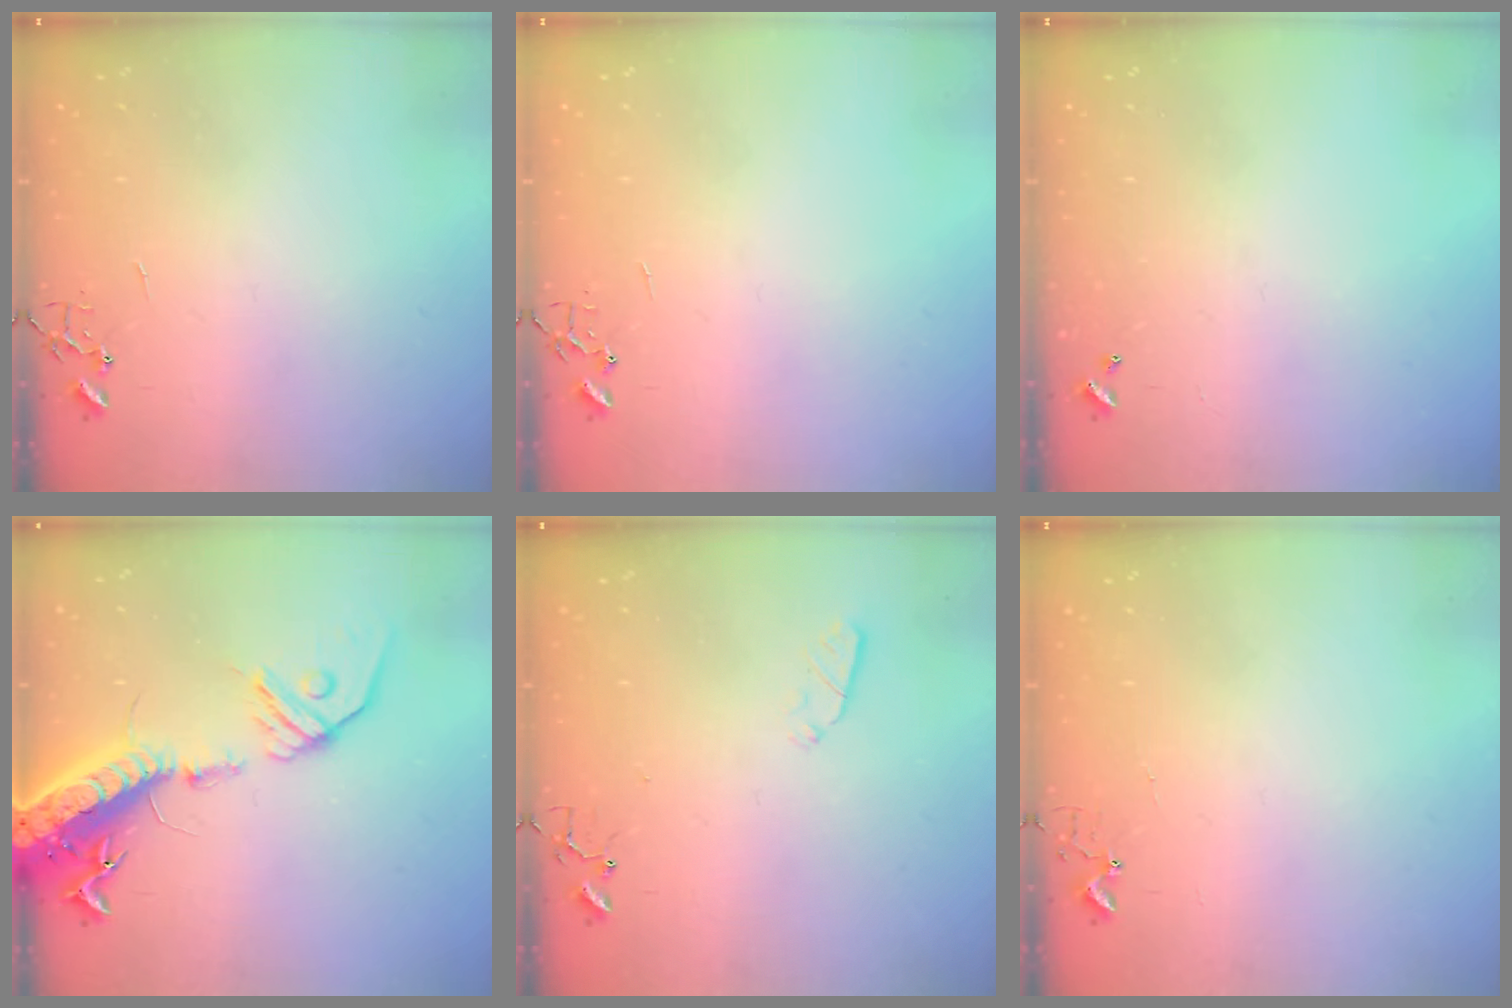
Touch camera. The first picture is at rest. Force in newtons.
{"total": 0.0}
{"total": 0.0}
{"total": 20.4, "press": 19.9, "slide": 4.3}
{"total": 2.9, "press": 2.8, "slide": 0.5}
{"total": 4.2, "press": 4.2, "slide": 0.4}